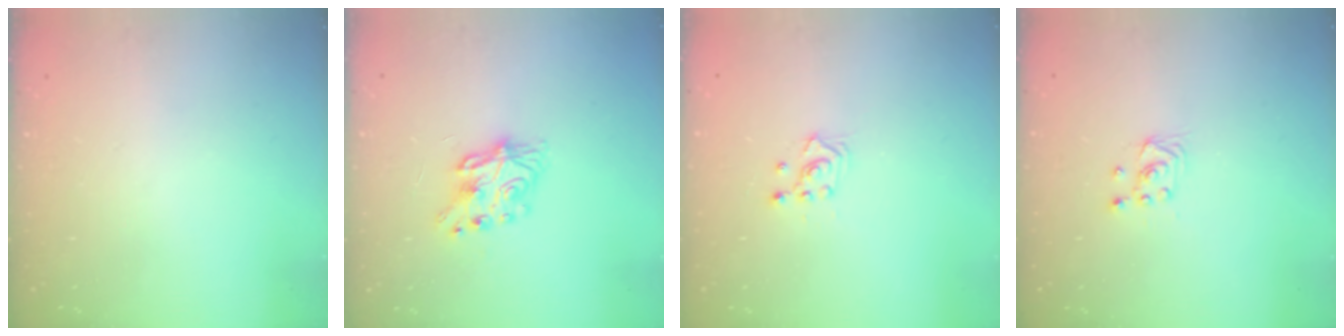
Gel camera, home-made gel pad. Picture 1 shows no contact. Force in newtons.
{"total": 7.1, "press": 7.1, "slide": 0.4}
{"total": 2.6, "press": 2.4, "slide": 1.0}
{"total": 3.0, "press": 2.8, "slide": 1.1}